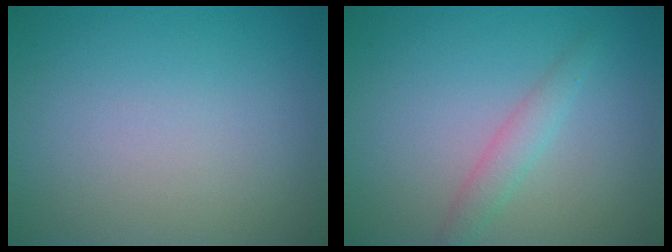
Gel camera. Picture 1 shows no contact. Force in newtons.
{"total": 1.9, "press": 1.9, "slide": 0.1}